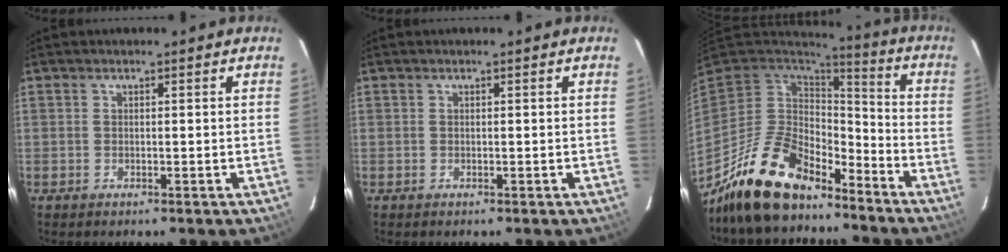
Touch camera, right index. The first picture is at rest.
{"total": 0.0}
{"total": 17.0, "force": [-13.1, 7.3, 8.1], "torque": [-0.174, -0.013, -0.229]}